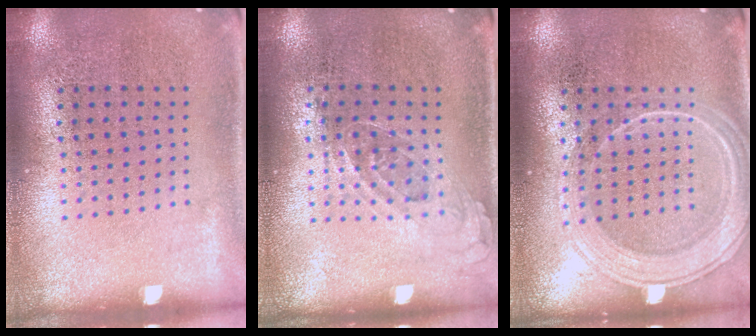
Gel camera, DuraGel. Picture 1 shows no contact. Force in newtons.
{"total": 0.8, "press": 0.7, "slide": 0.5}
{"total": 3.0, "press": 2.9, "slide": 0.5}